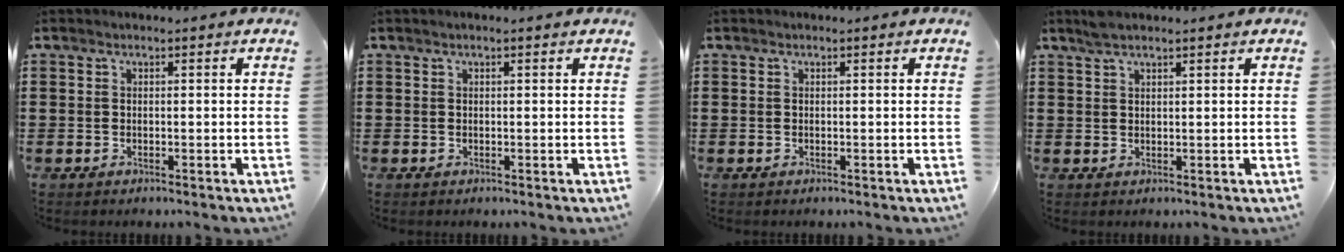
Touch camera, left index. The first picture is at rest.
{"total": 0.0}
{"total": 0.0}
{"total": 2.2, "force": [1.8, 0.4, 1.2], "torque": [-0.027, 0.003, 0.032]}